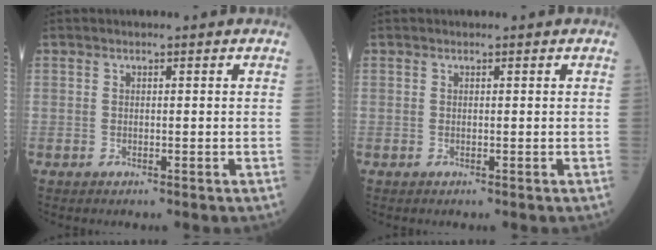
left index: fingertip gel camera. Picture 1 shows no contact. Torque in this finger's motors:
{"motor_torque": [0.00, 0.00, 0.00, 0.00]}